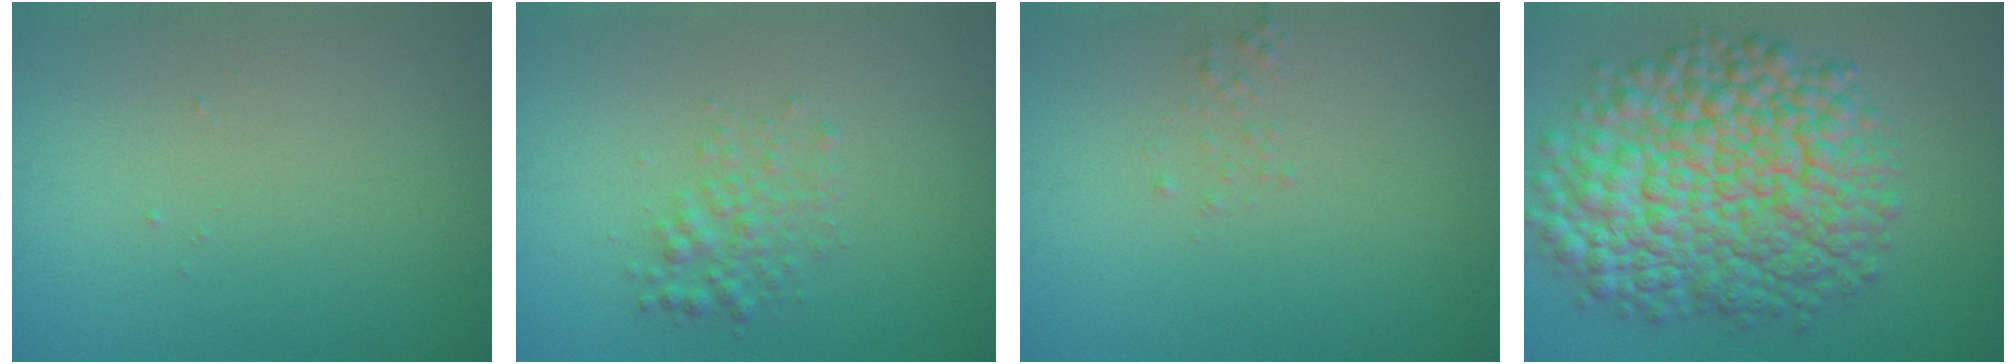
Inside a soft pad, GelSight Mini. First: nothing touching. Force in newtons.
{"total": 2.2, "press": 2.2, "slide": 0.0}
{"total": 0.7, "press": 0.6, "slide": 0.1}
{"total": 13.6, "press": 13.6, "slide": 0.4}